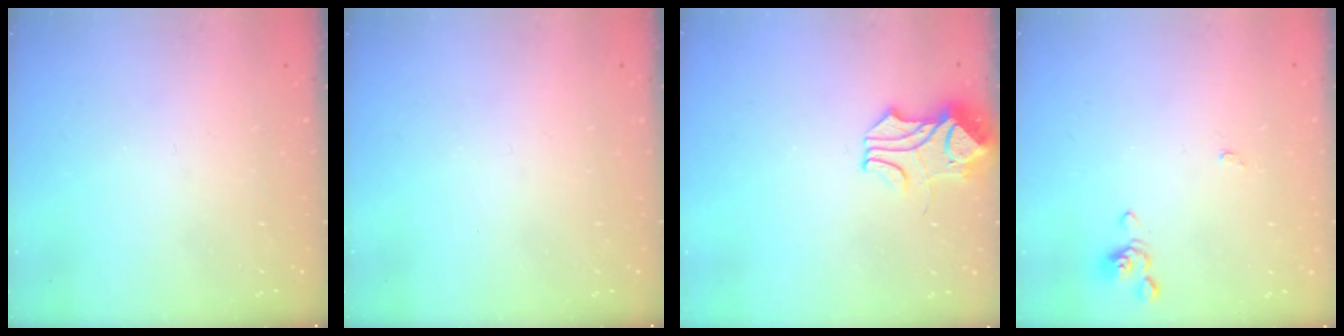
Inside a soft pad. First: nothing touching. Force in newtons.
{"total": 0.0}
{"total": 1.9, "press": 1.8, "slide": 0.7}
{"total": 0.5, "press": 0.5, "slide": 0.3}